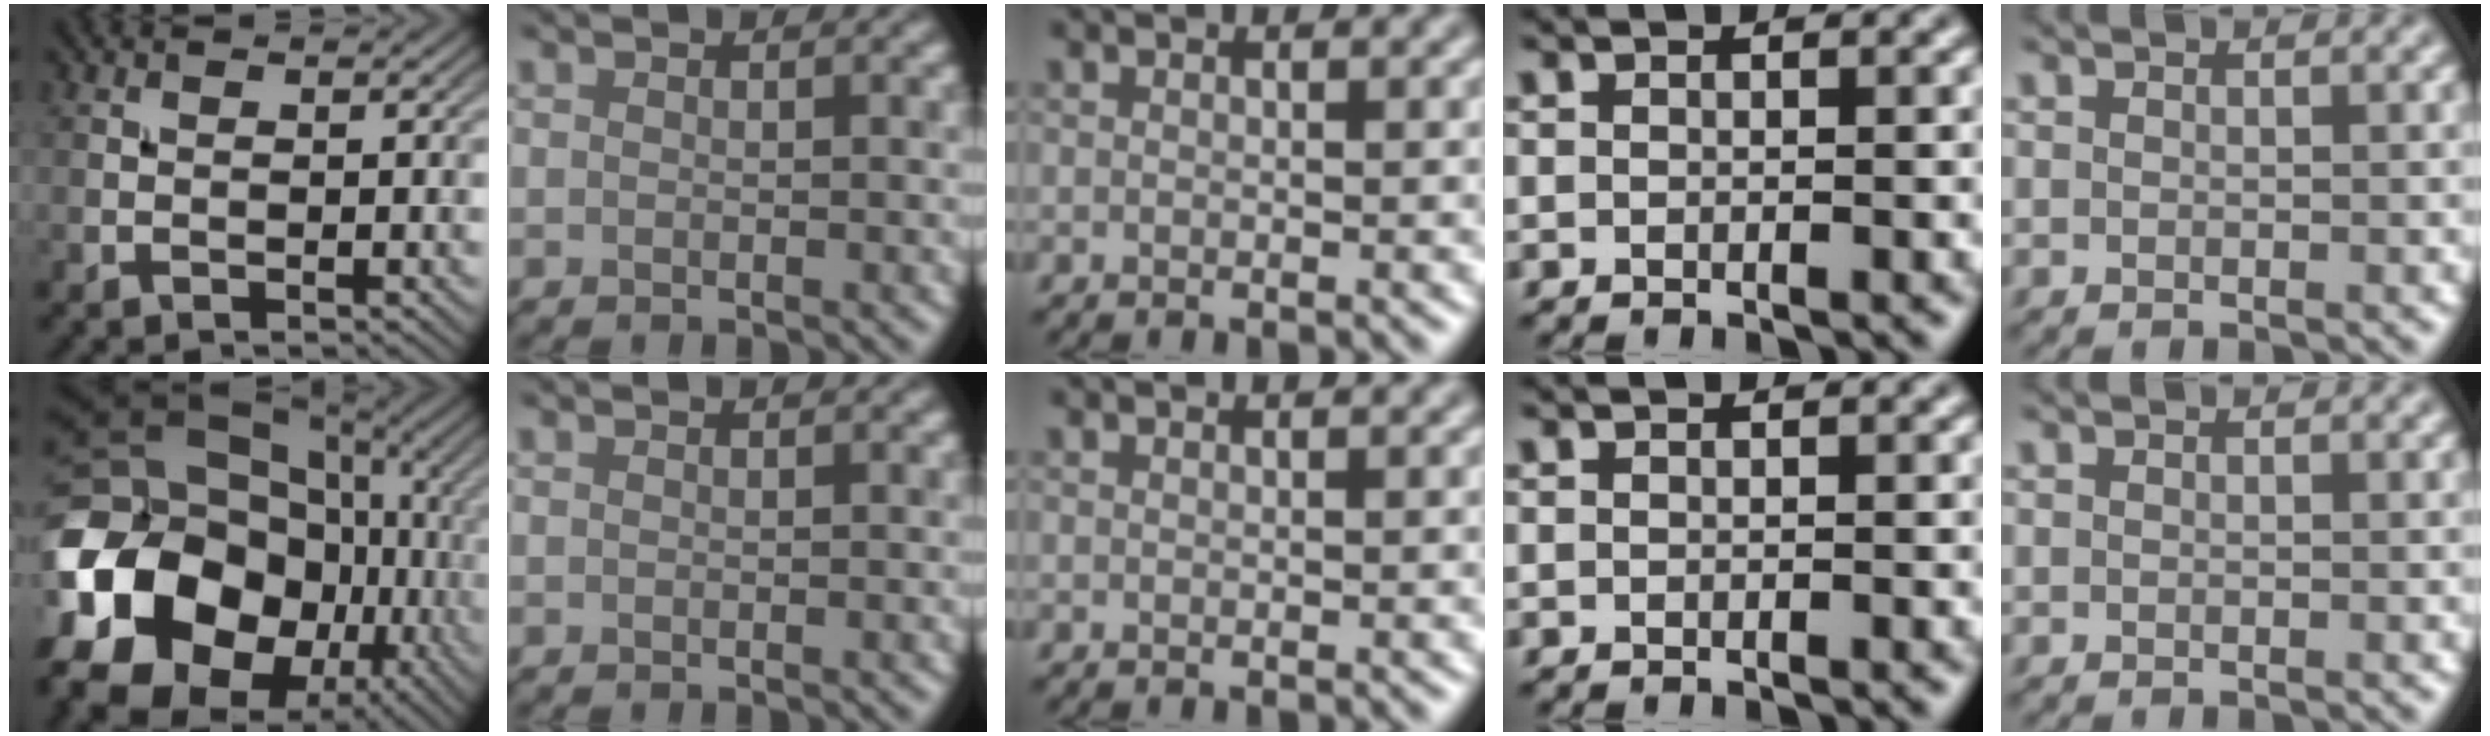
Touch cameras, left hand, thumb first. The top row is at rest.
{"thumb": {"total": 22.6, "force": [-6.5, 17.2, 13.2], "torque": [-0.281, -0.021, -0.119]}}